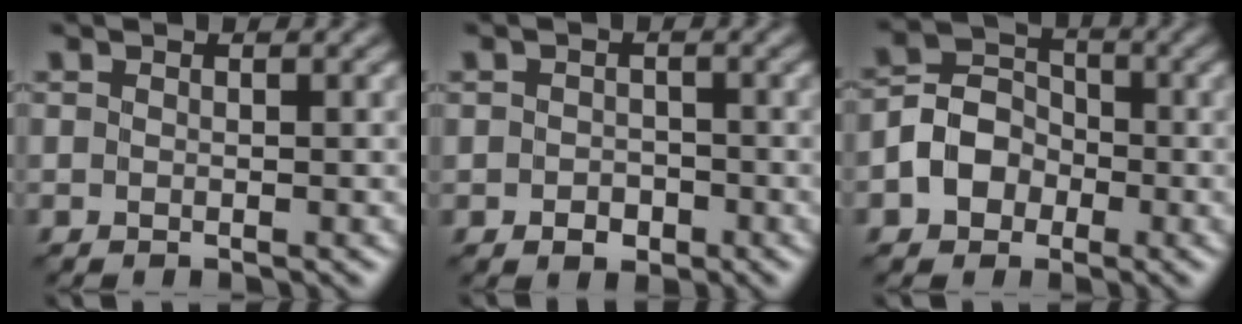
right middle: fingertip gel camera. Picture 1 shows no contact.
{"total": 1.6, "force": [-0.8, 1.3, 0.7], "torque": [-0.007, -0.001, -0.016]}
{"total": 4.3, "force": [-1.4, 3.4, 2.2], "torque": [-0.031, 0.007, -0.031]}